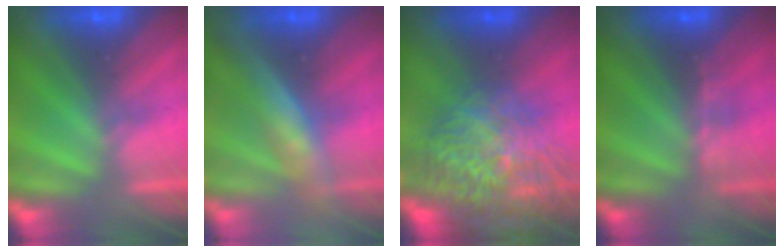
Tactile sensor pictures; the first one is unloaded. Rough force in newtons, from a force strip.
{"total": 4.5}
{"total": 7.2}
{"total": 2.9}